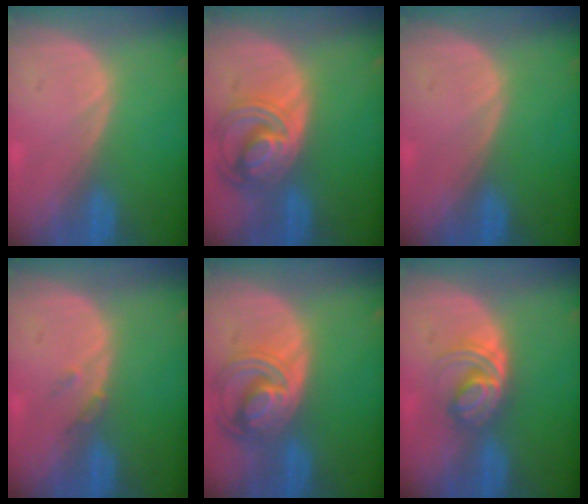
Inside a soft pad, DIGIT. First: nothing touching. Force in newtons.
{"total": 8.5, "press": 7.4, "slide": 4.3}
{"total": 0.0}
{"total": 1.5, "press": 1.3, "slide": 0.7}
{"total": 8.5, "press": 7.4, "slide": 4.3}
{"total": 6.0, "press": 5.2, "slide": 2.8}